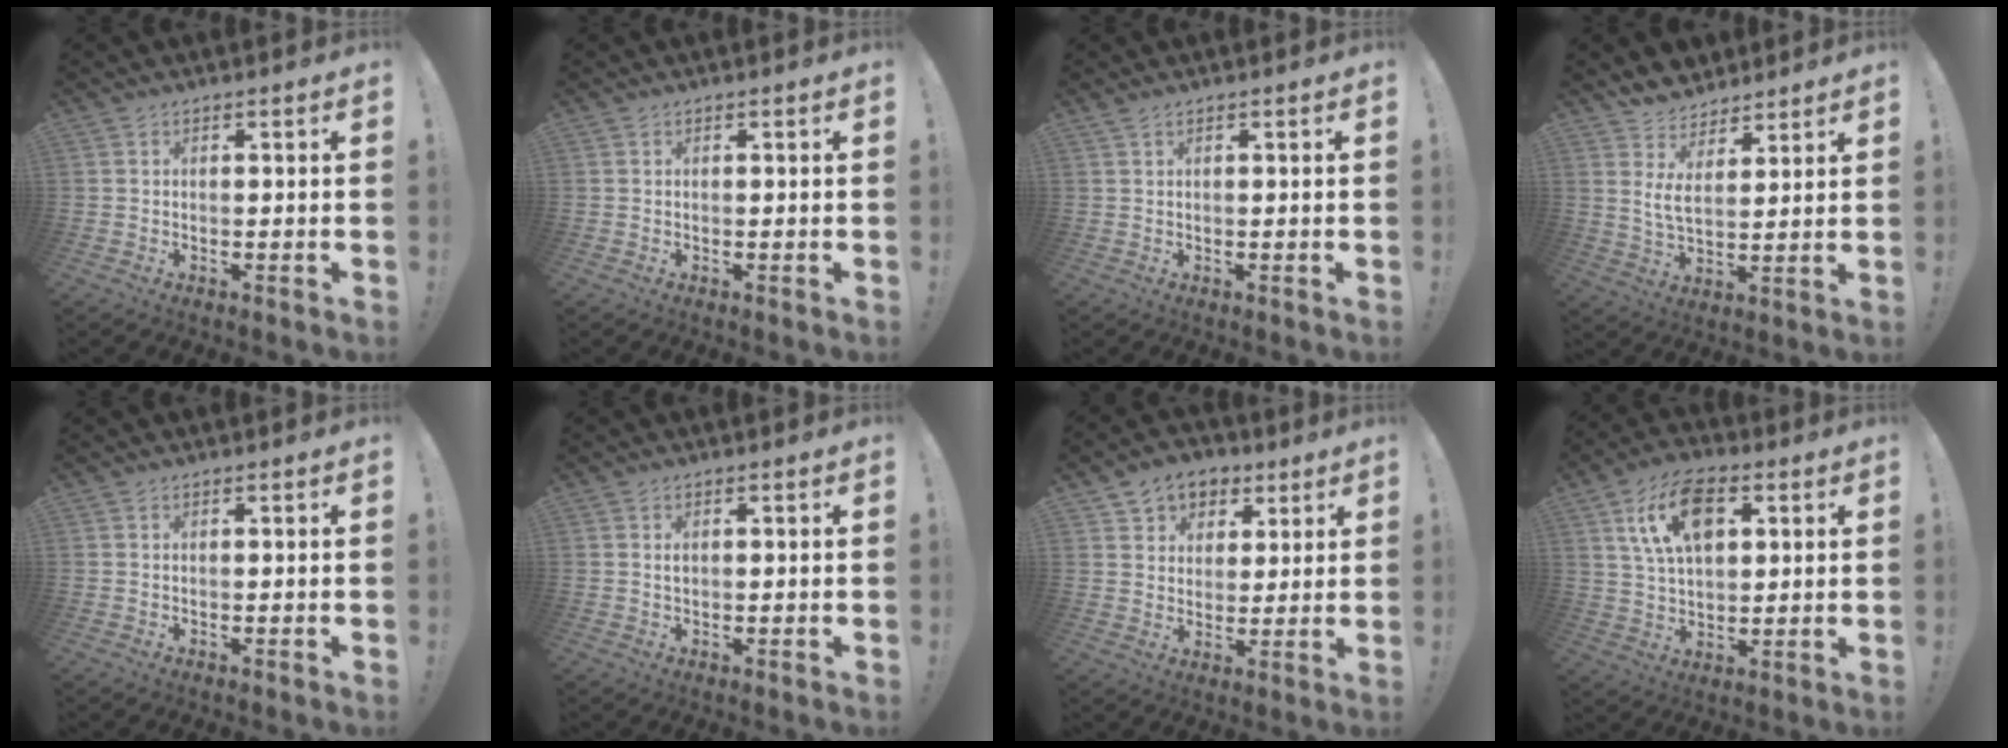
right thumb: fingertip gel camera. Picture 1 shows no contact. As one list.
[{"total": 0.0}, {"total": 0.6, "force": [0.5, -0.1, 0.3], "torque": [-0.011, 0.001, 0.011]}, {"total": 7.8, "force": [5.3, 3.7, 4.3], "torque": [-0.077, -0.032, 0.102]}, {"total": 0.0}, {"total": 0.9, "force": [0.1, 0.7, 0.5], "torque": [-0.010, 0.003, 0.002]}, {"total": 8.0, "force": [4.0, 6.7, 1.7], "torque": [-0.022, -0.021, 0.081]}, {"total": 15.1, "force": [5.7, 9.3, 10.5], "torque": [-0.174, 0.003, 0.108]}]